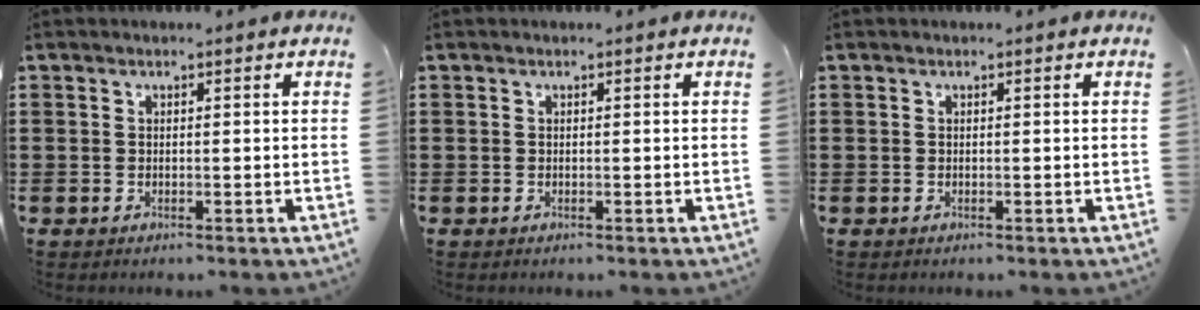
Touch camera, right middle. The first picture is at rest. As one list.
[{"total": 0.0}, {"total": 0.0}]